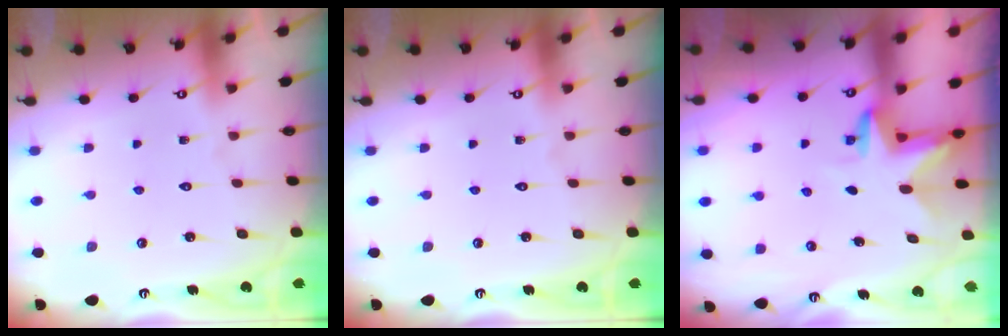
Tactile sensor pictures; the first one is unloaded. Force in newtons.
{"total": 0.0}
{"total": 3.3, "press": 3.3, "slide": 0.2}